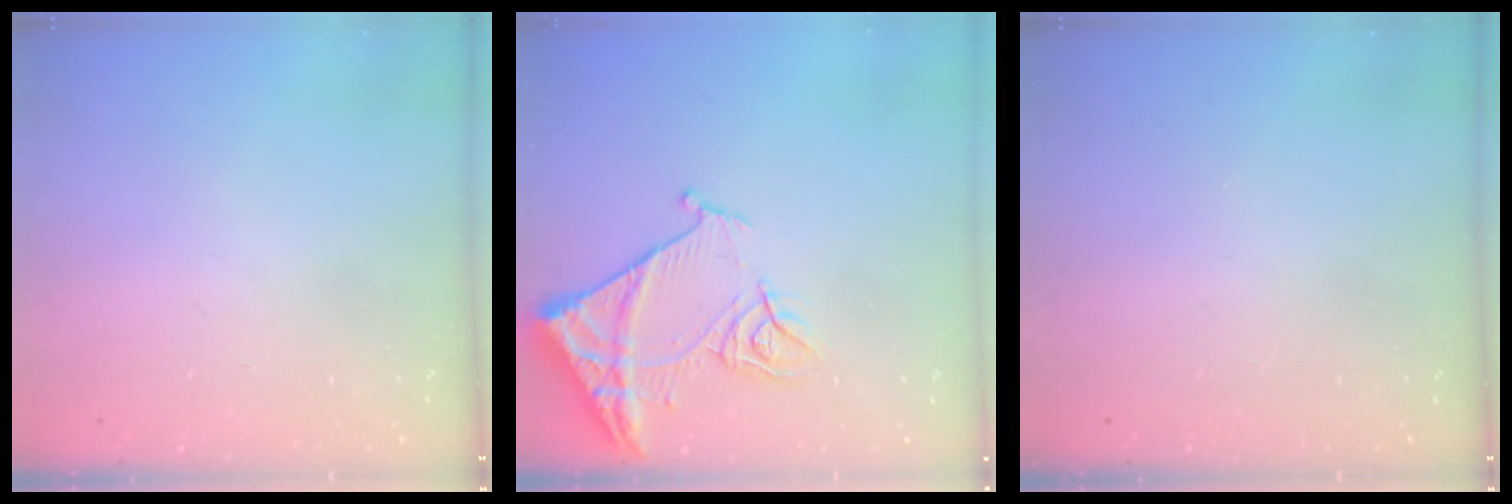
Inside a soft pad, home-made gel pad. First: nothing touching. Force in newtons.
{"total": 11.7, "press": 11.6, "slide": 1.2}
{"total": 0.0}